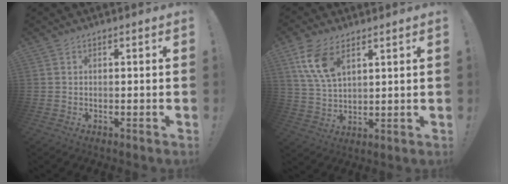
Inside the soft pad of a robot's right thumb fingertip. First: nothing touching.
{"total": 11.0, "force": [5.9, 5.8, 7.2], "torque": [-0.149, -0.016, 0.111]}